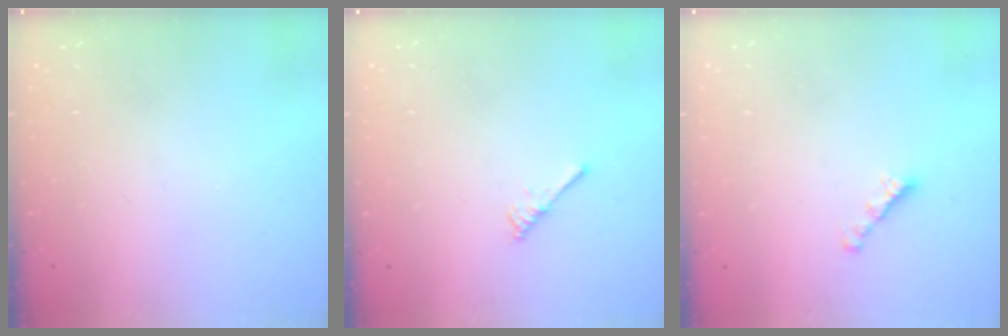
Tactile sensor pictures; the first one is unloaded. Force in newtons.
{"total": 3.0, "press": 2.9, "slide": 0.5}
{"total": 2.7, "press": 2.7, "slide": 0.2}